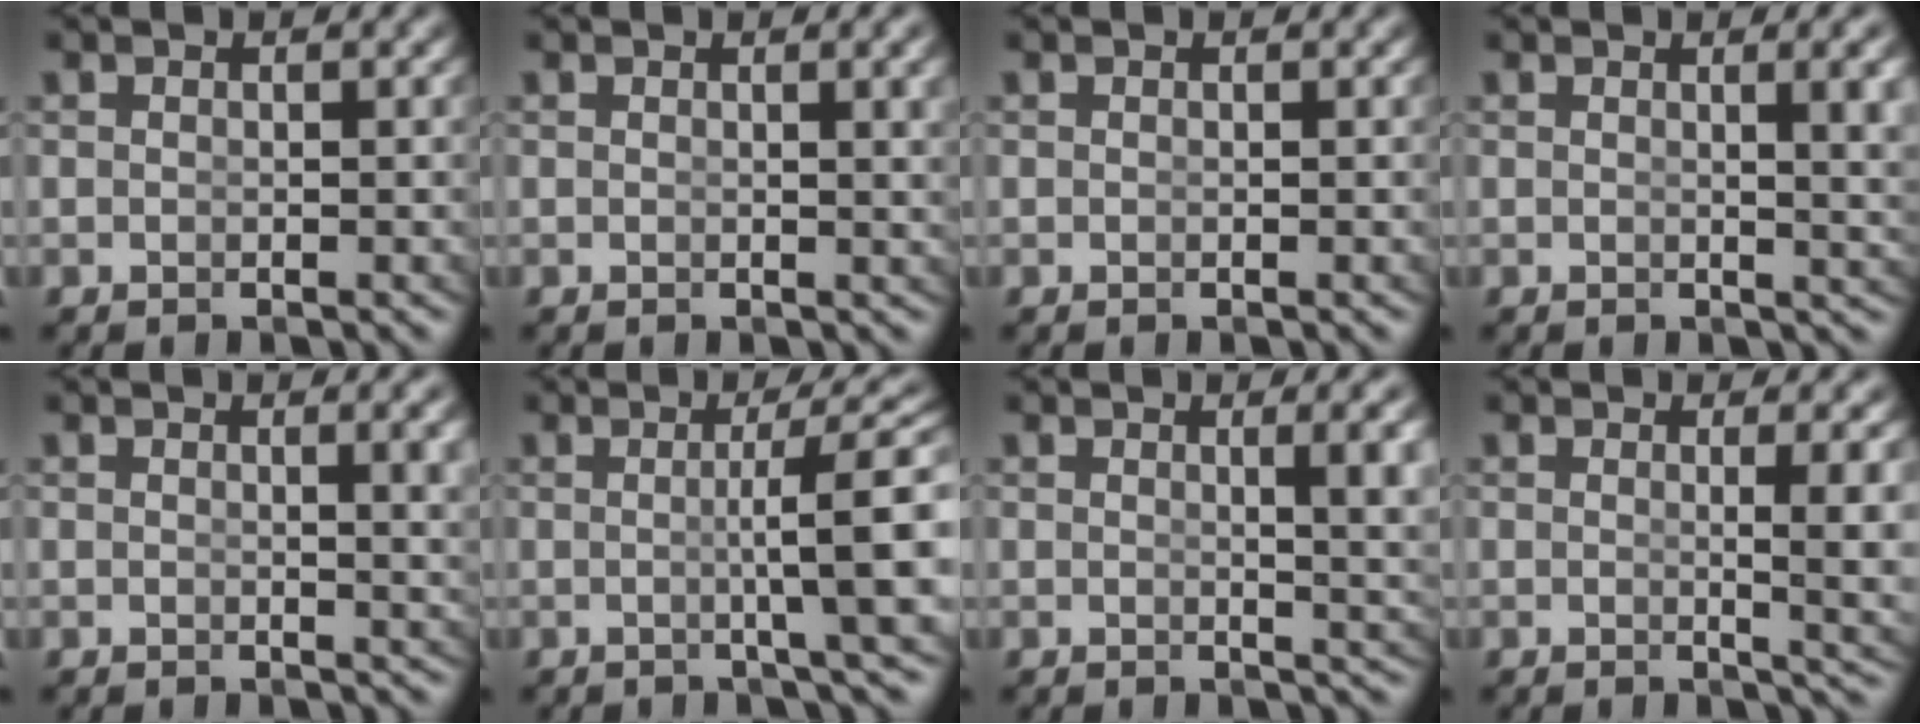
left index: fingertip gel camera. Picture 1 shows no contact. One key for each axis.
{"total": 1.4, "fx": 0.6, "fy": -0.1, "fz": 1.2, "tx": -0.008, "ty": 0.001, "tz": 0.009}
{"total": 0.0}
{"total": 2.6, "fx": 0.9, "fy": -0.1, "fz": 2.4, "tx": -0.021, "ty": -0.005, "tz": 0.016}
{"total": 2.0, "fx": 0.8, "fy": -0.2, "fz": 1.8, "tx": -0.015, "ty": -0.003, "tz": 0.013}
{"total": 5.5, "fx": -0.4, "fy": 0.2, "fz": 5.5, "tx": -0.073, "ty": 0.000, "tz": -0.002}
{"total": 3.3, "fx": 0.9, "fy": 0.1, "fz": 3.2, "tx": -0.033, "ty": -0.006, "tz": 0.019}
{"total": 3.1, "fx": 0.1, "fy": -0.3, "fz": 3.1, "tx": -0.038, "ty": -0.009, "tz": 0.005}